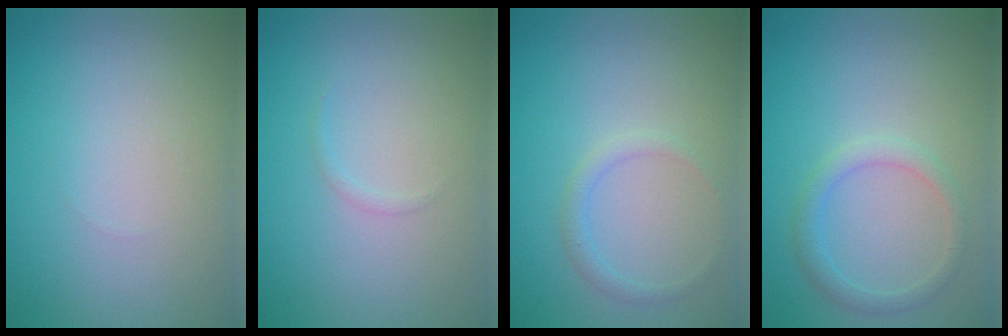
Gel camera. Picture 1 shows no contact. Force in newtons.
{"total": 0.5, "press": 0.5, "slide": 0.0}
{"total": 1.2, "press": 1.2, "slide": 0.2}
{"total": 1.9, "press": 1.9, "slide": 0.1}